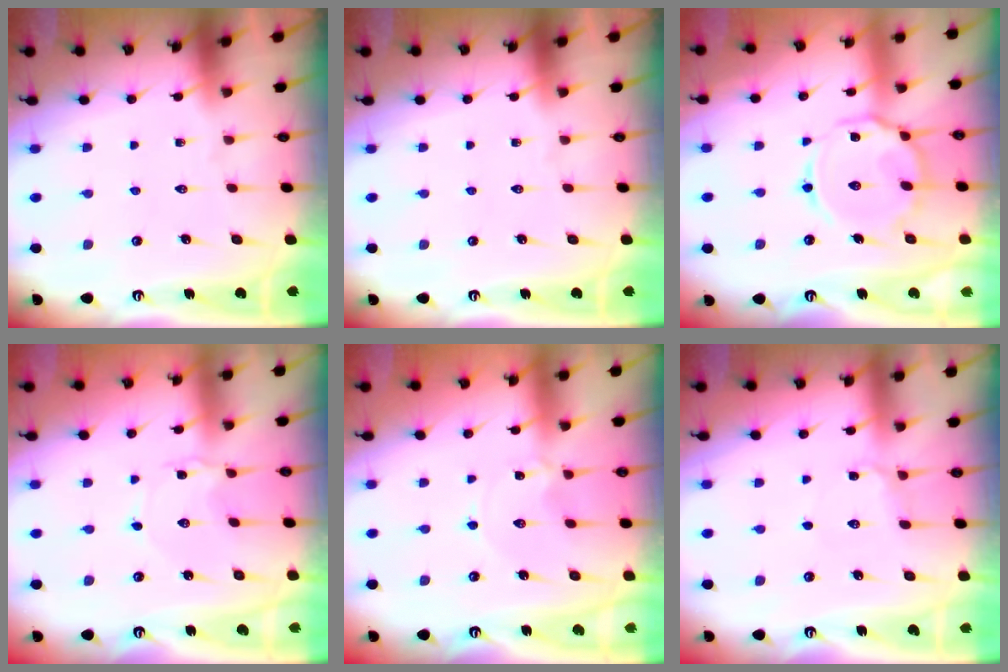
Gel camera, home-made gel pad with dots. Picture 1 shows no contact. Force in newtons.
{"total": 0.0}
{"total": 12.9, "press": 12.9, "slide": 1.1}
{"total": 2.0, "press": 2.0, "slide": 0.4}
{"total": 0.5, "press": 0.5, "slide": 0.2}
{"total": 3.8, "press": 3.8, "slide": 0.6}